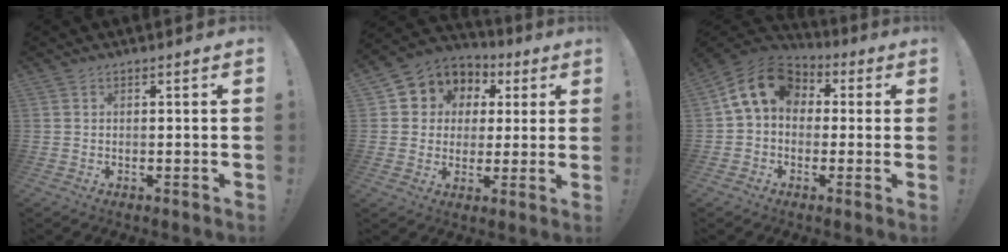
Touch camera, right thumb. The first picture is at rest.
{"total": 7.7, "force": [1.2, 7.3, 1.8], "torque": [-0.023, -0.013, 0.029]}
{"total": 12.9, "force": [2.8, 9.5, 8.3], "torque": [-0.148, 0.008, 0.054]}